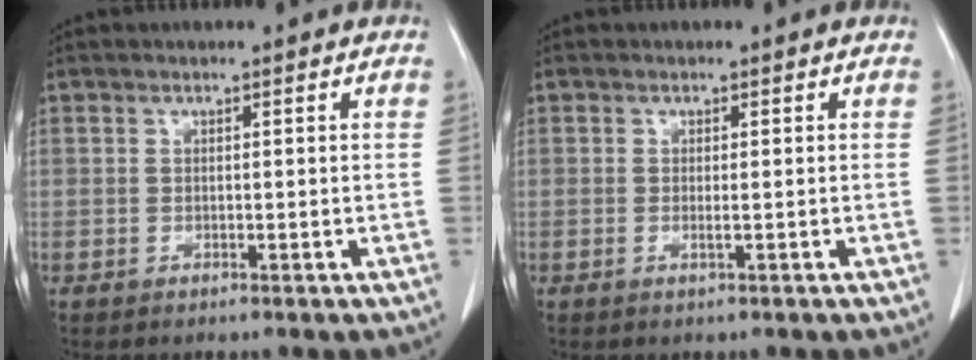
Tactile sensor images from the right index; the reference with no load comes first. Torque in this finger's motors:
{"motor_torque": [-0.03, 0.01, -0.07, -0.01]}